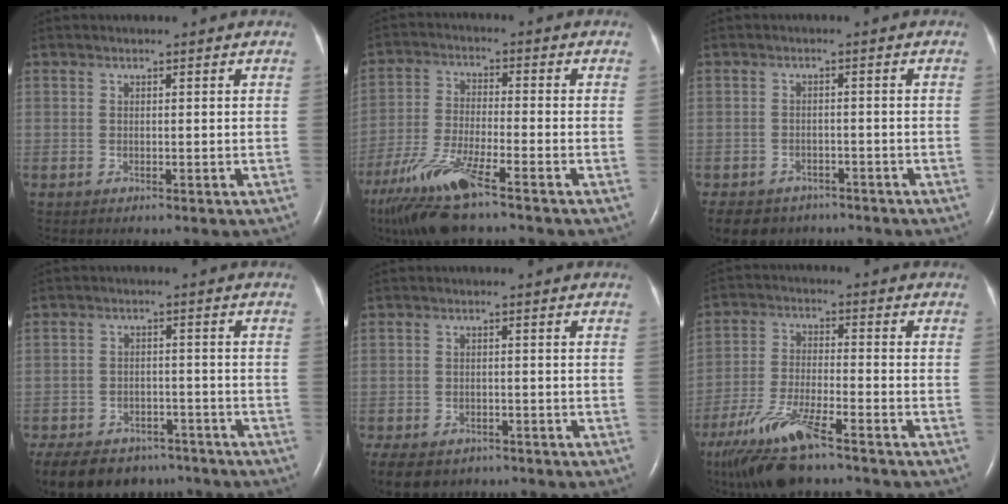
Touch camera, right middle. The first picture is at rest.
{"total": 11.5, "force": [-8.1, 0.9, 8.2], "torque": [-0.170, -0.033, -0.149]}
{"total": 8.1, "force": [-6.1, 4.9, 1.8], "torque": [-0.035, -0.003, -0.084]}
{"total": 17.9, "force": [-13.5, 9.6, 6.6], "torque": [-0.183, -0.013, -0.182]}
{"total": 18.5, "force": [-11.1, 12.8, 7.4], "torque": [-0.254, -0.022, -0.146]}
{"total": 11.8, "force": [-8.4, 1.7, 8.2], "torque": [-0.167, -0.030, -0.150]}